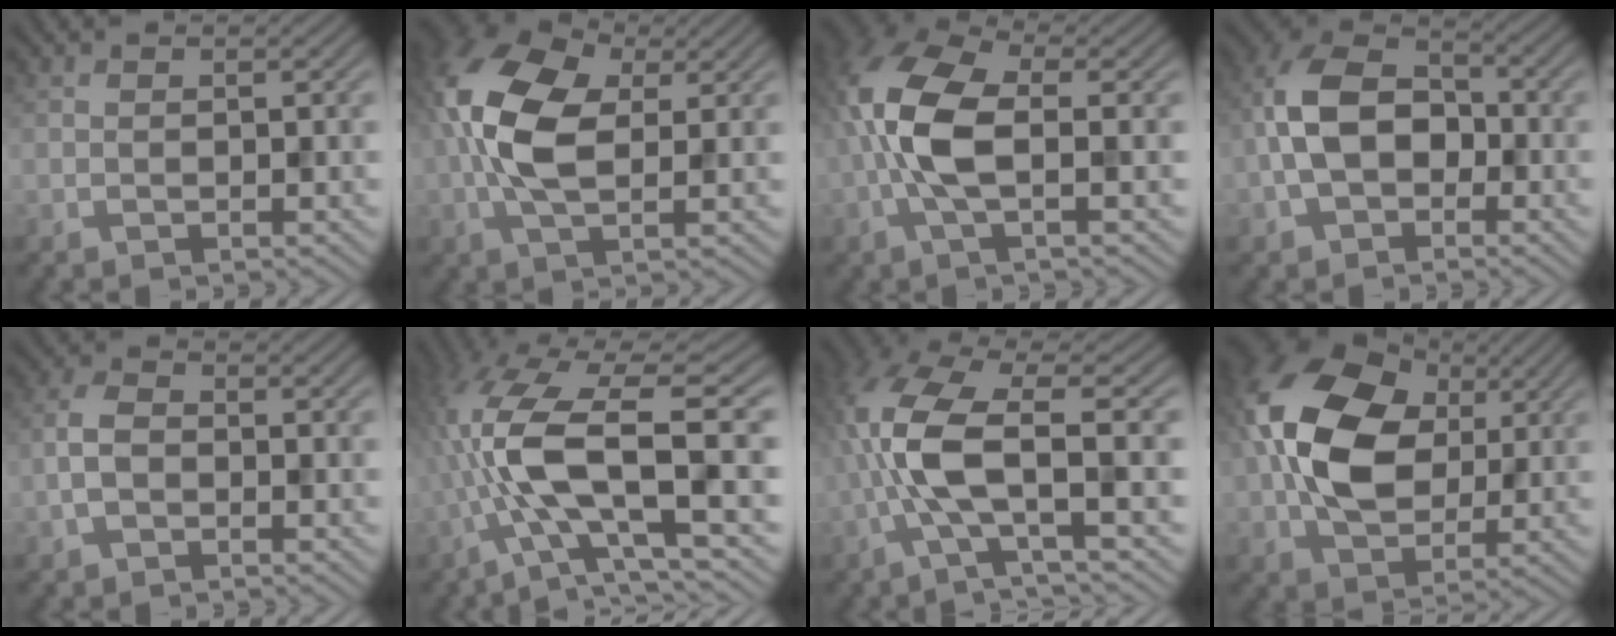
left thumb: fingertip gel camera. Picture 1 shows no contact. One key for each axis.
{"total": 11.7, "fx": 1.0, "fy": 6.2, "fz": 9.8, "tx": -0.238, "ty": 0.018, "tz": 0.007}
{"total": 9.0, "fx": -0.8, "fy": 3.7, "fz": 8.1, "tx": -0.187, "ty": 0.017, "tz": -0.027}
{"total": 8.8, "fx": -1.7, "fy": 5.9, "fz": 6.4, "tx": -0.146, "ty": 0.010, "tz": -0.043}
{"total": 3.0, "fx": -1.1, "fy": 1.8, "fz": 2.2, "tx": -0.051, "ty": 0.008, "tz": -0.031}
{"total": 14.6, "fx": -2.0, "fy": 4.8, "fz": 13.6, "tx": -0.301, "ty": 0.005, "tz": -0.037}
{"total": 9.8, "fx": -1.2, "fy": 2.7, "fz": 9.3, "tx": -0.212, "ty": 0.014, "tz": -0.033}
{"total": 15.2, "fx": 2.8, "fy": 10.2, "fz": 10.9, "tx": -0.247, "ty": 0.017, "tz": 0.046}